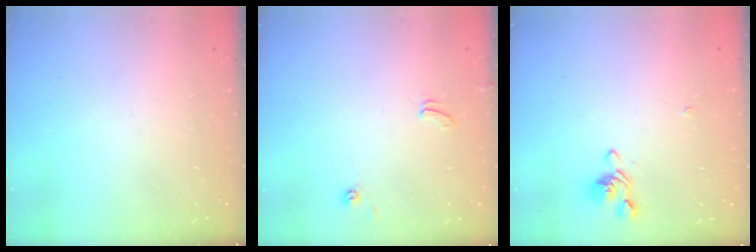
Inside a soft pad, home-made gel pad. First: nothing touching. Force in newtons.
{"total": 0.9, "press": 0.8, "slide": 0.4}
{"total": 2.0, "press": 1.9, "slide": 0.8}